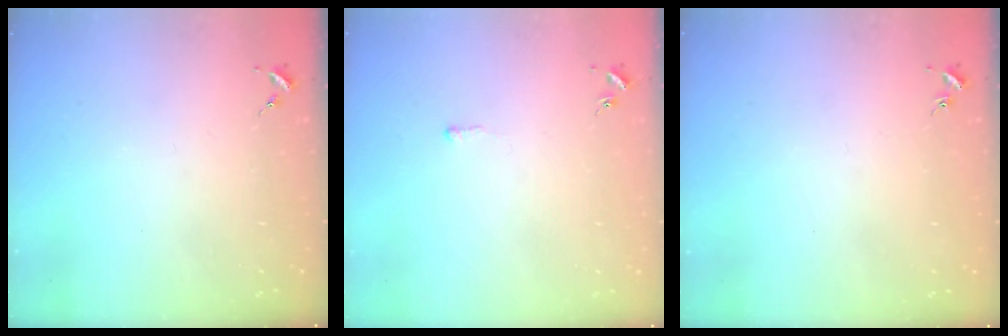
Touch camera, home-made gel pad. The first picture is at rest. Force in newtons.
{"total": 2.7, "press": 2.7, "slide": 0.5}
{"total": 0.8, "press": 0.8, "slide": 0.2}